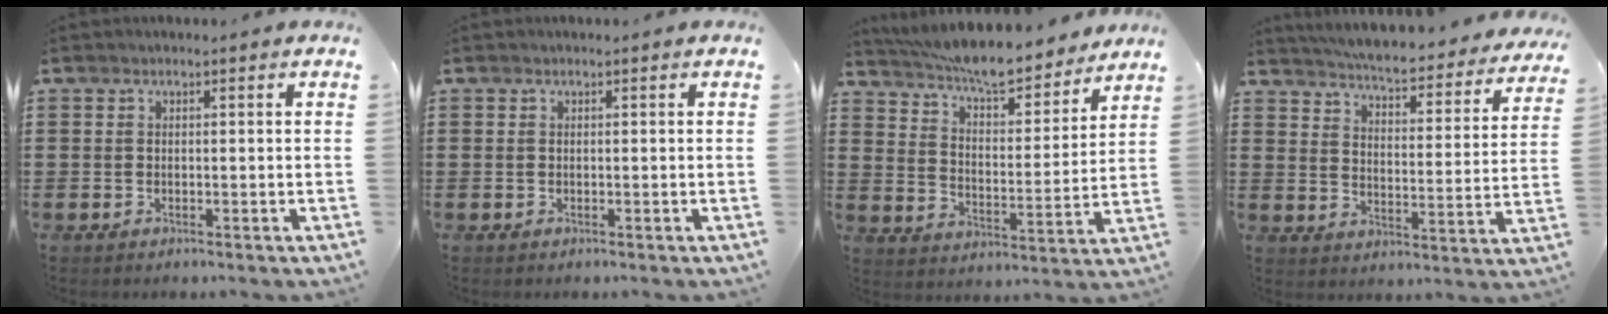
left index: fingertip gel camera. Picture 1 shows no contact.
{"total": 0.0}
{"total": 7.8, "force": [7.3, 0.5, 2.6], "torque": [-0.082, -0.049, 0.128]}
{"total": 5.3, "force": [5.1, -0.4, 1.4], "torque": [-0.046, -0.050, 0.081]}